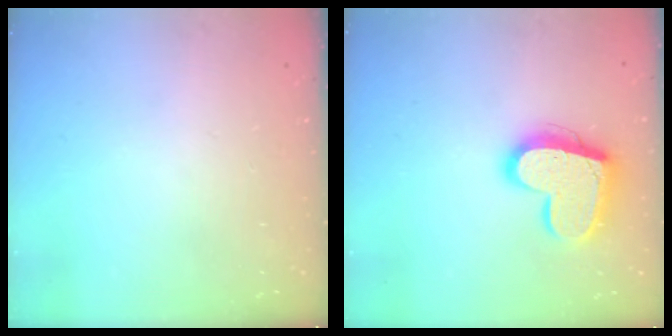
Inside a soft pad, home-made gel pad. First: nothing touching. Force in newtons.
{"total": 17.0, "press": 16.9, "slide": 1.4}